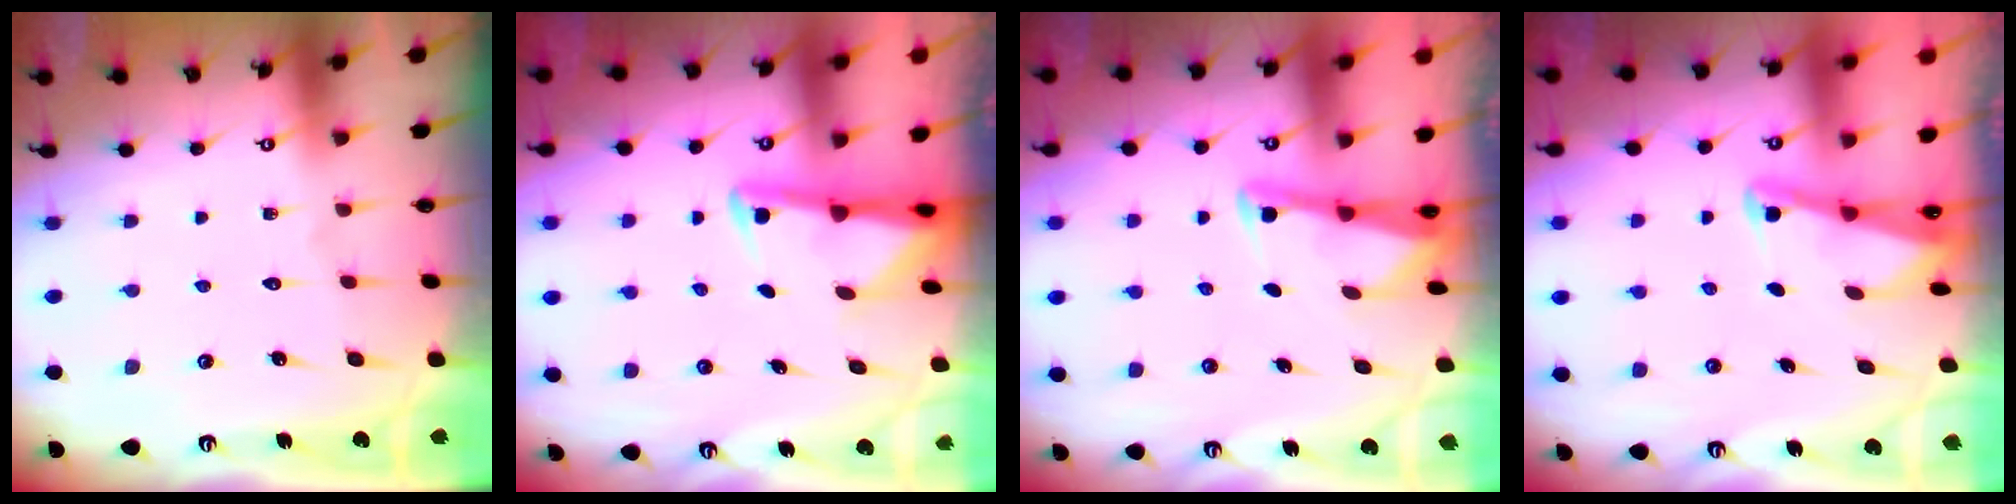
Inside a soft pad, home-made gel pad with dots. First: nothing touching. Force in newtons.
{"total": 2.8, "press": 2.7, "slide": 0.7}
{"total": 2.9, "press": 2.9, "slide": 0.2}
{"total": 2.2, "press": 2.2, "slide": 0.3}